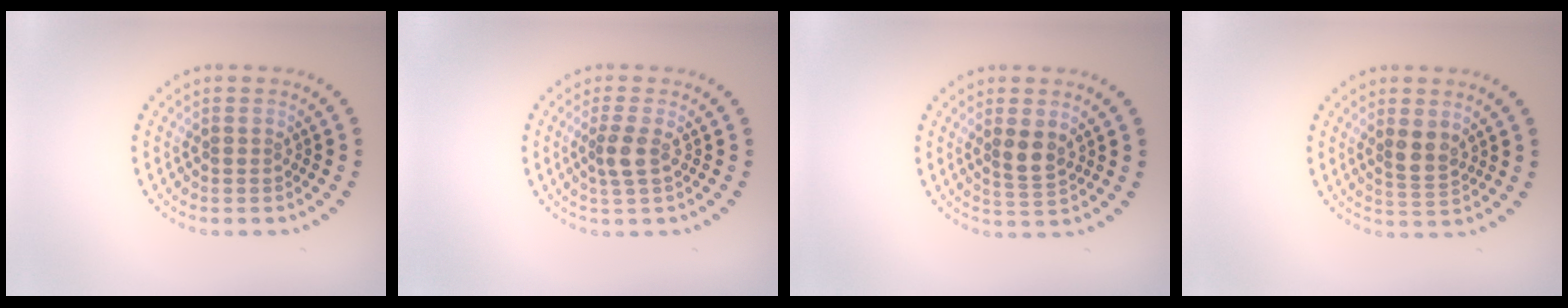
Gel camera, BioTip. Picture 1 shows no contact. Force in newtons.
{"total": 1.8, "press": 1.4, "slide": 1.1}
{"total": 2.1, "press": 1.9, "slide": 0.9}
{"total": 2.2, "press": 2.0, "slide": 0.8}